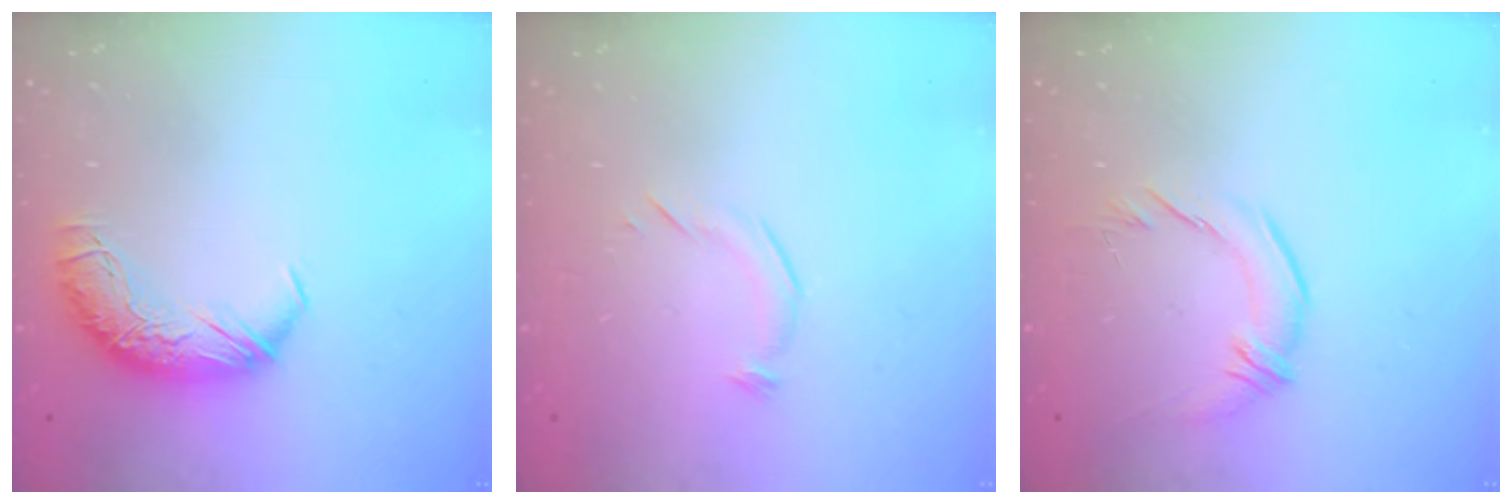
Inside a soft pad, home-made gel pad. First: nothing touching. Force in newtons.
{"total": 6.1, "press": 6.0, "slide": 0.4}
{"total": 1.8, "press": 0.7, "slide": 1.7}